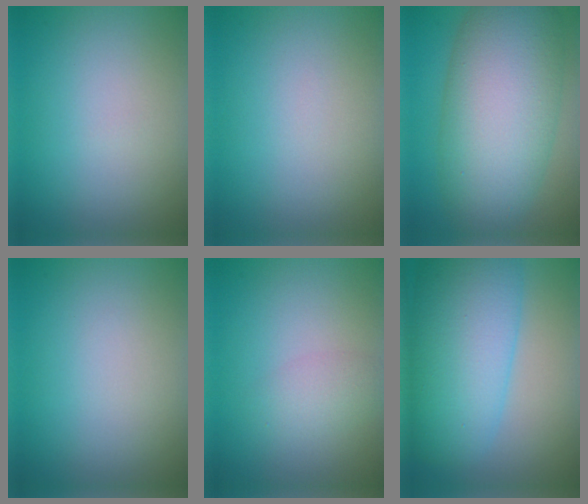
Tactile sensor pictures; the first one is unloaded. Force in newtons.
{"total": 0.0}
{"total": 12.3, "press": 12.3, "slide": 0.5}
{"total": 0.0}
{"total": 2.0, "press": 2.0, "slide": 0.1}
{"total": 10.8, "press": 10.7, "slide": 0.5}